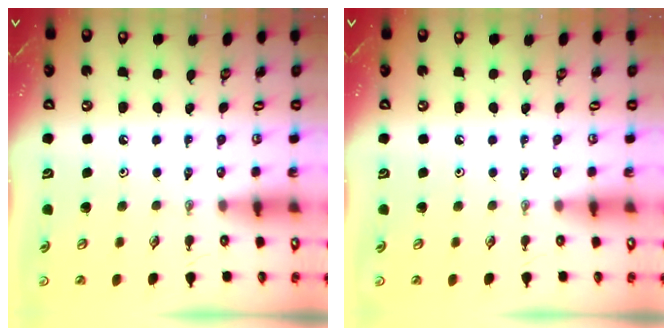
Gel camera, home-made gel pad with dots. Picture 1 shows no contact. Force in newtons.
{"total": 0.0}